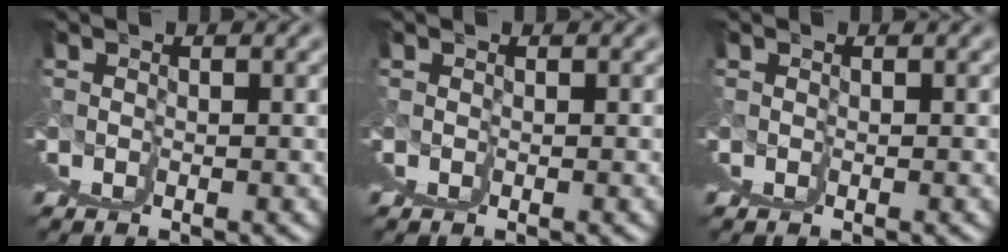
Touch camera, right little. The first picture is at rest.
{"total": 0.0}
{"total": 0.0}